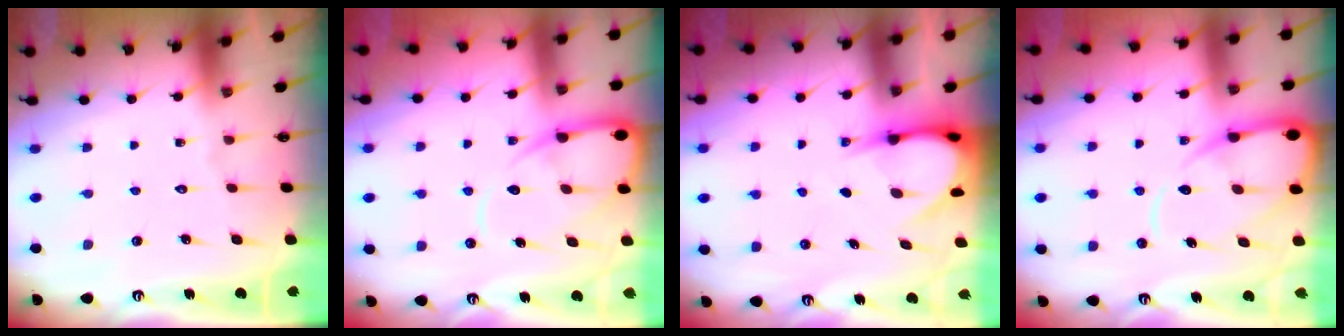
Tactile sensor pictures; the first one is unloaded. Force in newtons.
{"total": 10.7, "press": 10.7, "slide": 1.0}
{"total": 6.1, "press": 6.1, "slide": 0.6}
{"total": 11.0, "press": 10.9, "slide": 1.3}